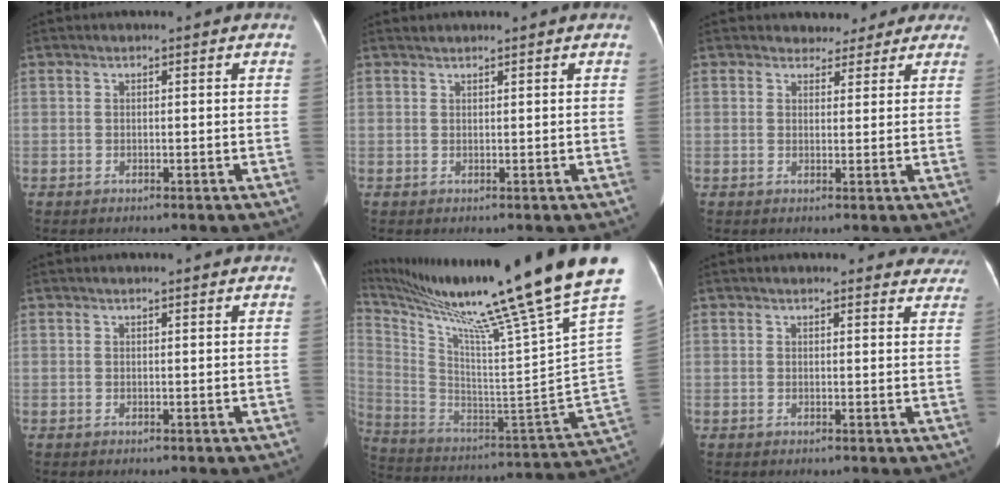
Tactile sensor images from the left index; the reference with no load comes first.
{"total": 0.6, "force": [0.6, -0.1, 0.2], "torque": [-0.014, 0.010, 0.017]}
{"total": 4.8, "force": [4.0, 2.6, 0.1], "torque": [0.008, 0.009, 0.039]}
{"total": 1.4, "force": [1.3, 0.0, 0.5], "torque": [-0.014, 0.009, 0.014]}
{"total": 34.8, "force": [27.0, -2.2, 21.8], "torque": [-0.358, -0.114, 0.401]}
{"total": 10.4, "force": [9.8, 2.7, 2.0], "torque": [0.013, -0.006, 0.078]}